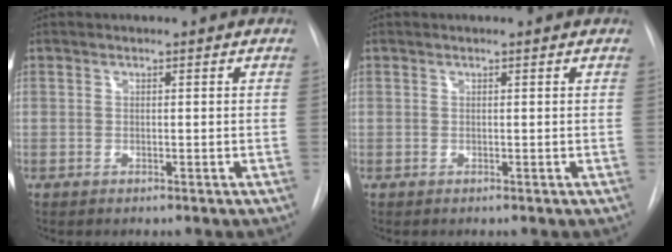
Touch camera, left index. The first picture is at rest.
{"total": 0.9, "force": [0.9, 0.0, 0.1], "torque": [-0.008, 0.005, 0.011]}